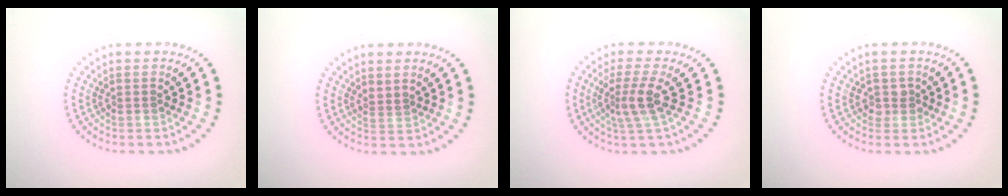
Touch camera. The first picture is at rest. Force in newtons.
{"total": 0.5, "press": 0.2, "slide": 0.5}
{"total": 2.9, "press": 2.2, "slide": 1.9}
{"total": 1.4, "press": 1.2, "slide": 0.7}